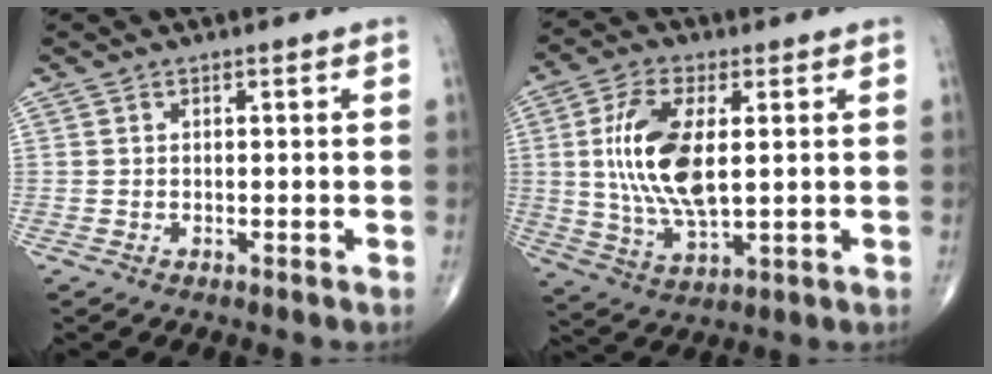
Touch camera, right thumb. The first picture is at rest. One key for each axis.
{"total": 14.3, "fx": 1.8, "fy": 6.5, "fz": 12.6, "tx": -0.253, "ty": -0.010, "tz": 0.040}